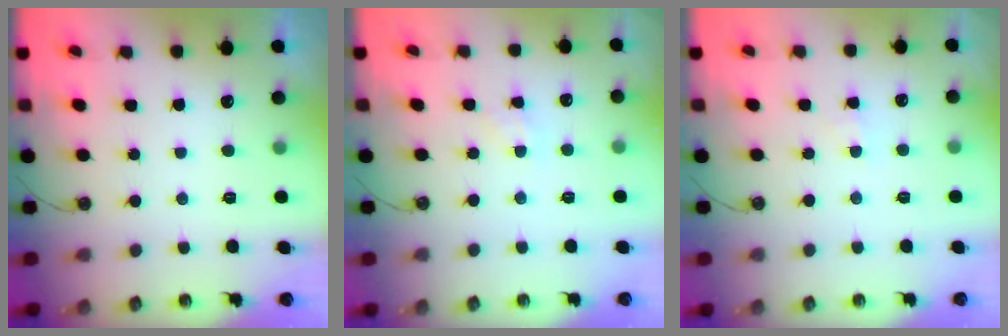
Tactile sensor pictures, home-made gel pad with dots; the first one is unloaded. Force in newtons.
{"total": 1.1, "press": 1.0, "slide": 0.2}
{"total": 3.0, "press": 2.9, "slide": 0.5}